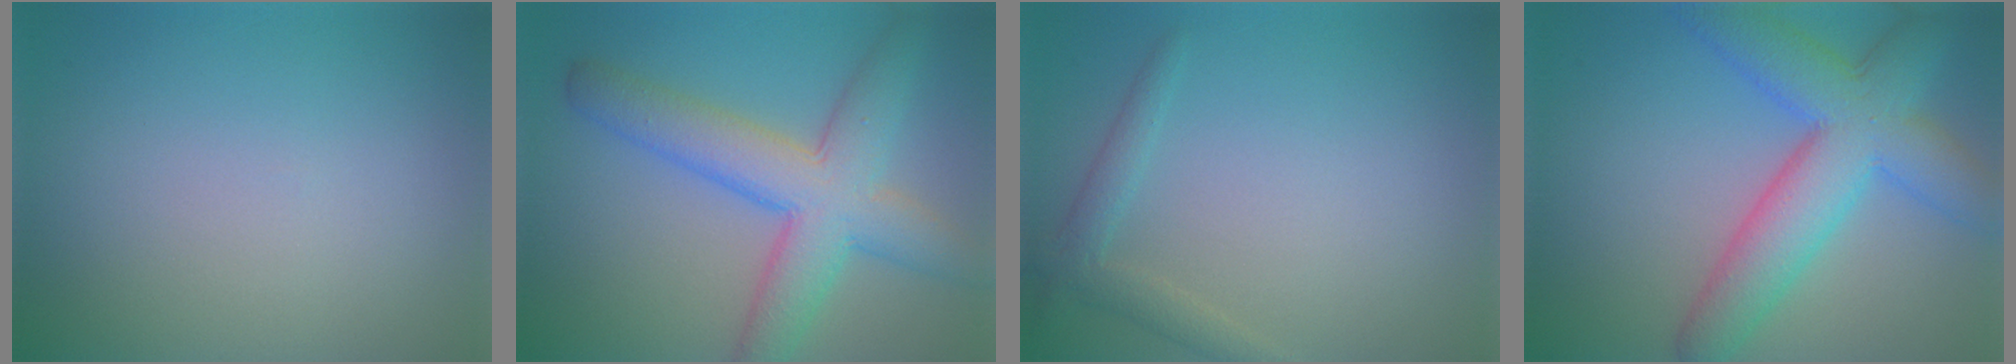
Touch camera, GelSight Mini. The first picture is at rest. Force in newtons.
{"total": 7.4, "press": 7.4, "slide": 0.1}
{"total": 2.0, "press": 2.0, "slide": 0.1}
{"total": 8.0, "press": 8.0, "slide": 0.2}